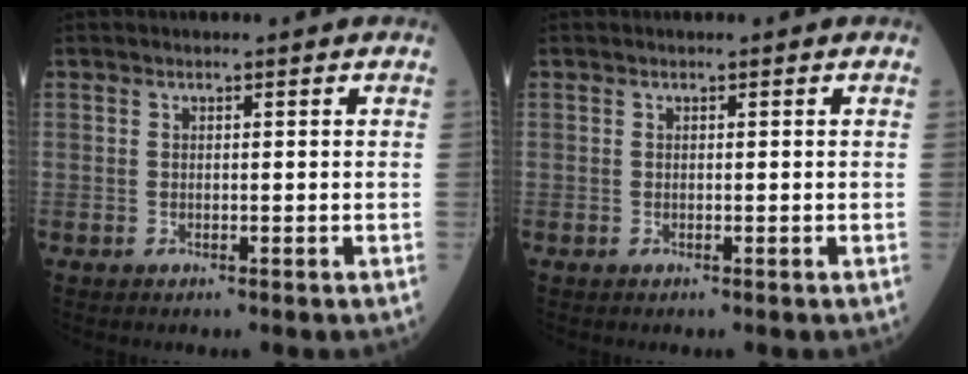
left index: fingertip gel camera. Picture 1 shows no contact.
{"total": 0.0}